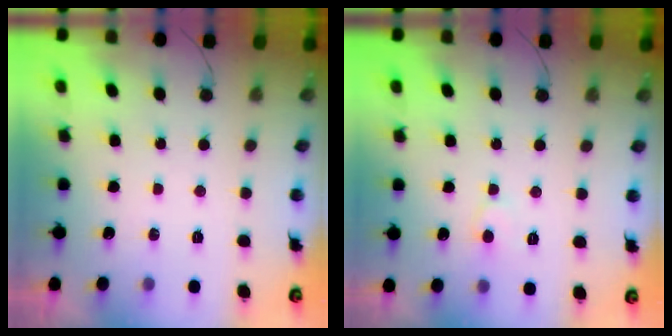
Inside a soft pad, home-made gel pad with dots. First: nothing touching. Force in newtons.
{"total": 4.6, "press": 4.6, "slide": 0.5}